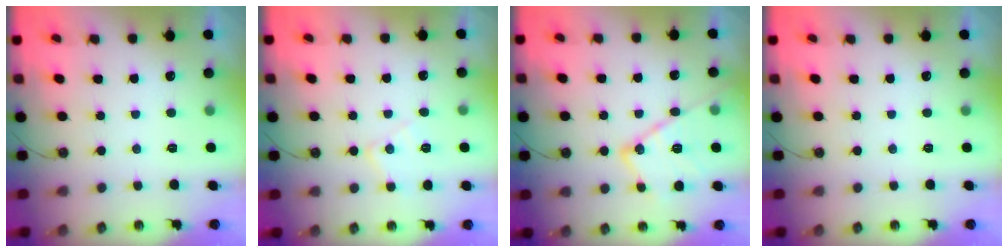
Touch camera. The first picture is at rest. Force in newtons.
{"total": 7.7, "press": 7.7, "slide": 0.6}
{"total": 17.3, "press": 17.2, "slide": 1.6}
{"total": 0.0}